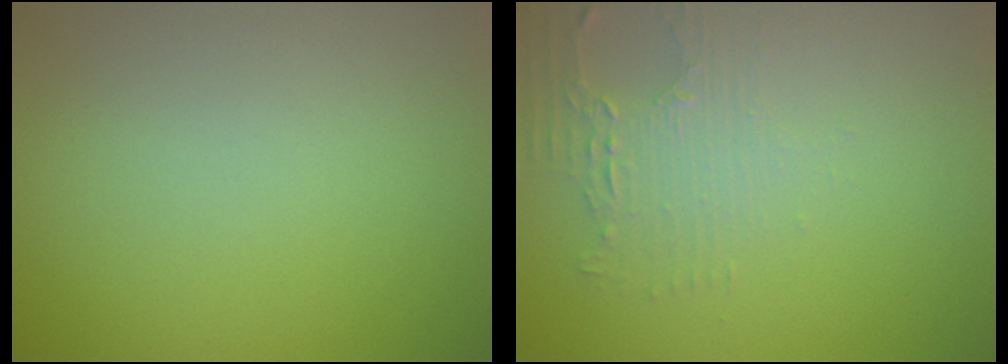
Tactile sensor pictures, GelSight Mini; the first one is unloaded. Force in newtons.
{"total": 2.4, "press": 2.3, "slide": 0.9}